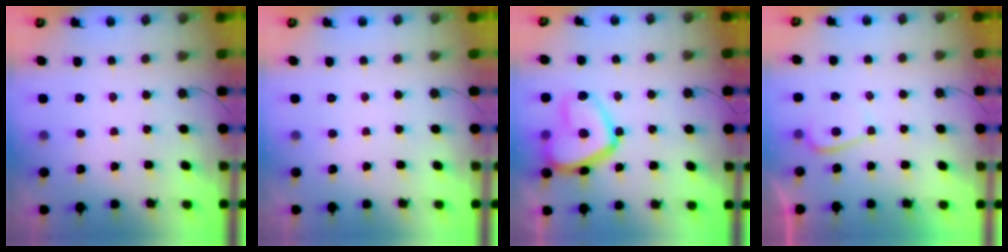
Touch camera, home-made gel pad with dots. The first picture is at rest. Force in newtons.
{"total": 0.0}
{"total": 17.7, "press": 17.6, "slide": 1.5}
{"total": 2.7, "press": 2.7, "slide": 0.6}